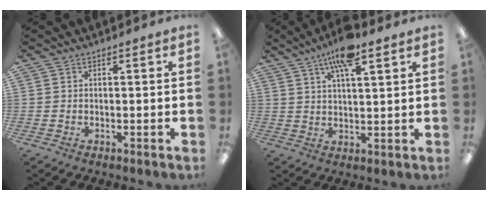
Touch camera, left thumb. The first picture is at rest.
{"total": 10.1, "force": [6.7, 2.6, 7.1], "torque": [-0.120, -0.021, 0.111]}